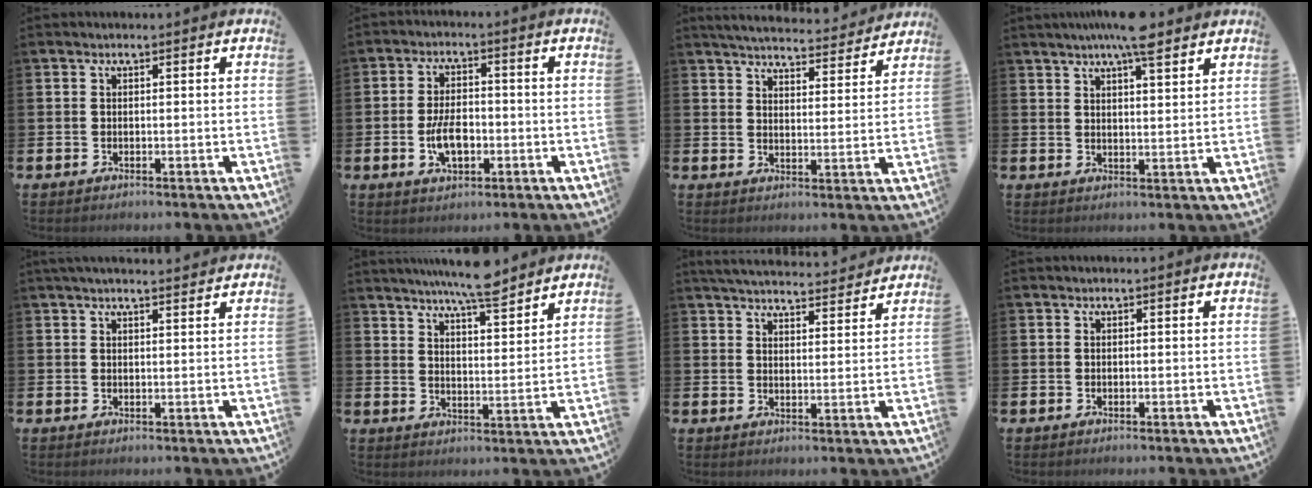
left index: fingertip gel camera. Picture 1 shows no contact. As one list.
[{"total": 5.4, "force": [-1.3, 2.8, 4.4], "torque": [-0.075, 0.002, -0.025]}, {"total": 4.9, "force": [4.9, 0.7, 0.6], "torque": [-0.030, -0.037, 0.083]}, {"total": 6.3, "force": [5.5, 1.0, 2.9], "torque": [-0.060, -0.017, 0.096]}, {"total": 2.2, "force": [2.1, 0.1, 0.6], "torque": [-0.014, -0.005, 0.038]}, {"total": 7.6, "force": [7.2, 0.5, 2.3], "torque": [-0.055, -0.038, 0.129]}, {"total": 5.0, "force": [4.9, 0.5, 0.4], "torque": [-0.025, -0.034, 0.088]}, {"total": 0.0}]